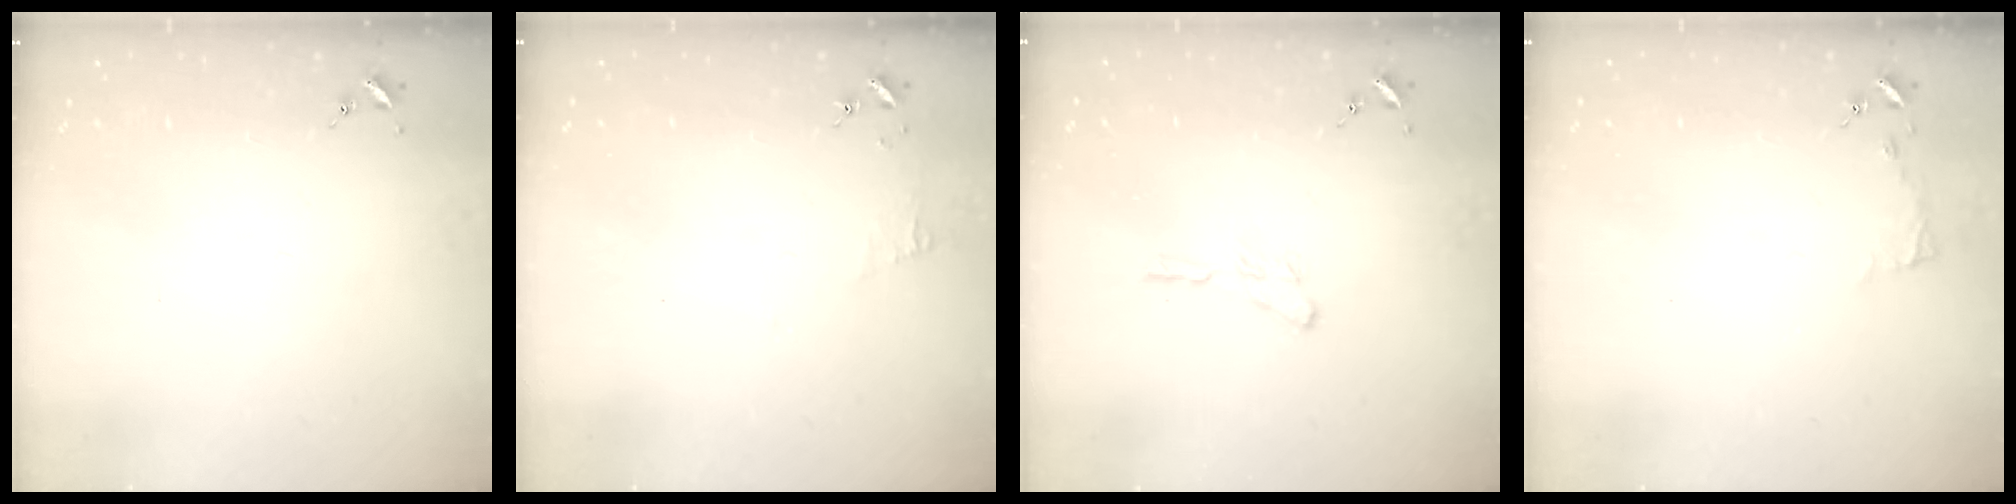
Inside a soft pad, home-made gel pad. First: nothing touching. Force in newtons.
{"total": 3.9, "press": 3.8, "slide": 0.4}
{"total": 4.2, "press": 4.2, "slide": 0.1}
{"total": 3.7, "press": 3.7, "slide": 0.3}